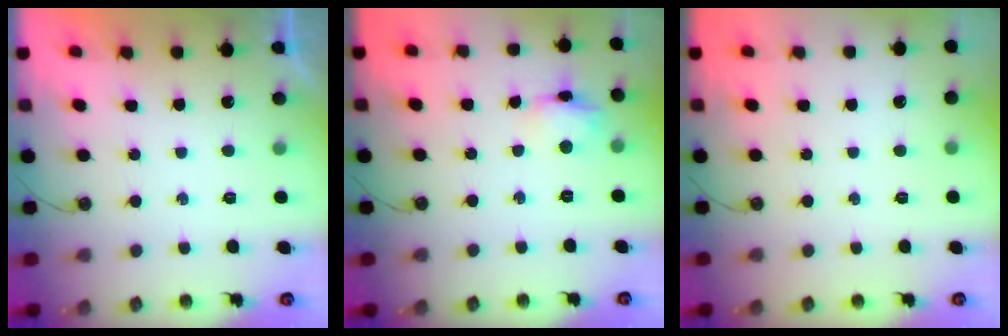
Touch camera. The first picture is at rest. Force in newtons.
{"total": 9.1, "press": 9.1, "slide": 0.6}
{"total": 0.0}